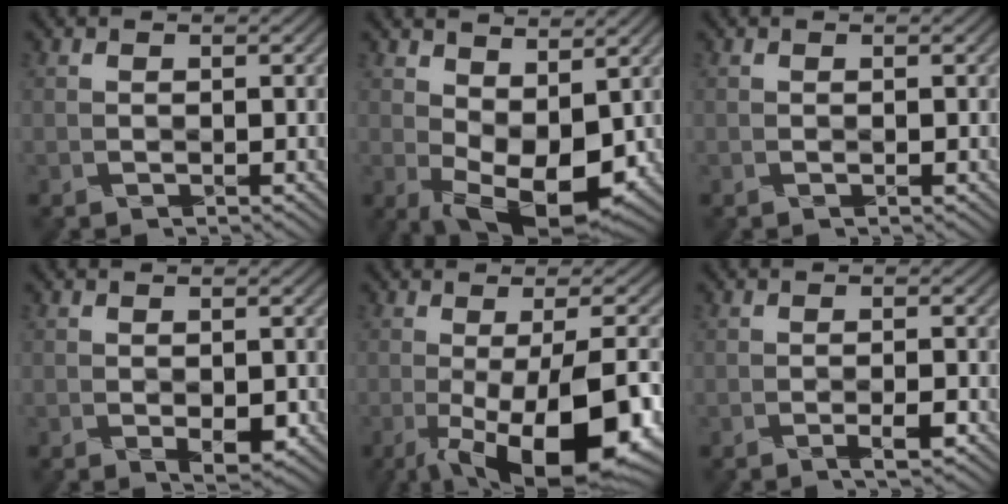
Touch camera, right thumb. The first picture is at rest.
{"total": 9.0, "force": [1.2, 4.7, 7.5], "torque": [-0.131, -0.004, 0.020]}
{"total": 0.0}
{"total": 2.5, "force": [-0.9, 1.1, 2.0], "torque": [-0.037, -0.009, -0.013]}
{"total": 15.3, "force": [-6.1, 4.7, 13.2], "torque": [-0.180, -0.017, -0.086]}
{"total": 1.8, "force": [-1.3, 0.1, 1.1], "torque": [-0.019, -0.002, -0.026]}